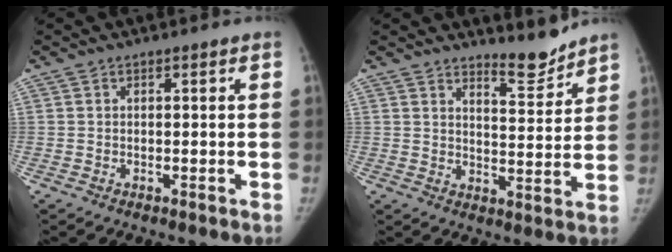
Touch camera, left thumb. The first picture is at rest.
{"total": 6.3, "force": [5.9, 1.1, 1.9], "torque": [-0.005, -0.056, 0.096]}